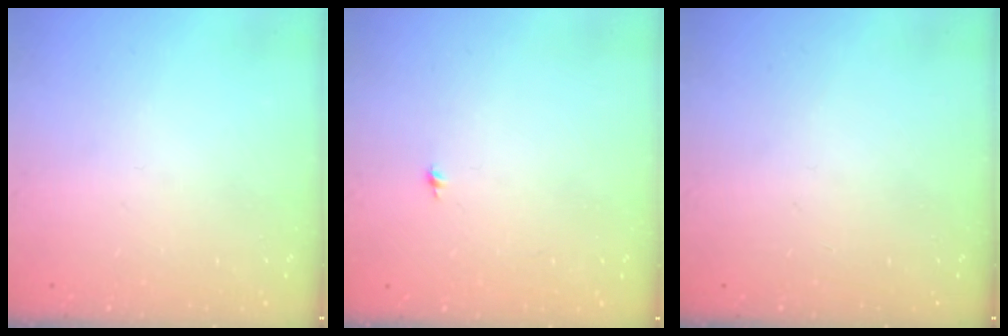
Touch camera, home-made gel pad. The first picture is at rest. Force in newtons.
{"total": 4.2, "press": 4.2, "slide": 0.4}
{"total": 0.0}